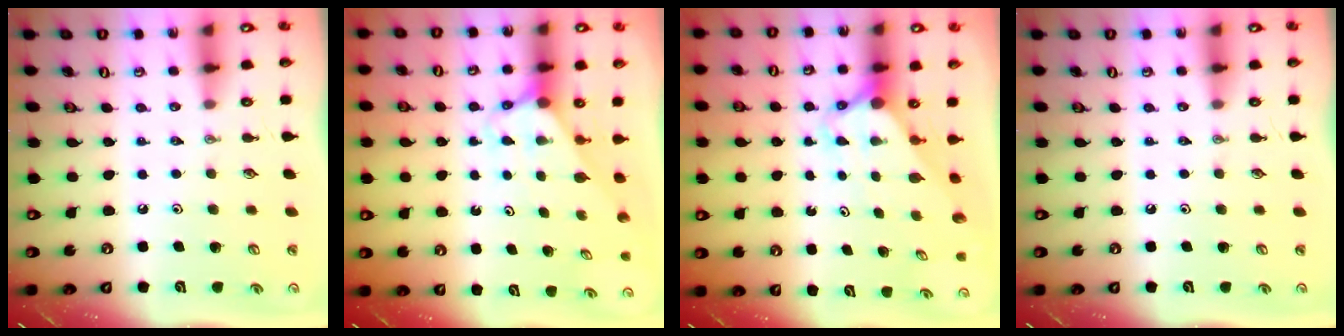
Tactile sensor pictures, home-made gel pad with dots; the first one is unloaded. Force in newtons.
{"total": 2.5, "press": 2.5, "slide": 0.2}
{"total": 2.9, "press": 2.9, "slide": 0.2}
{"total": 0.0}